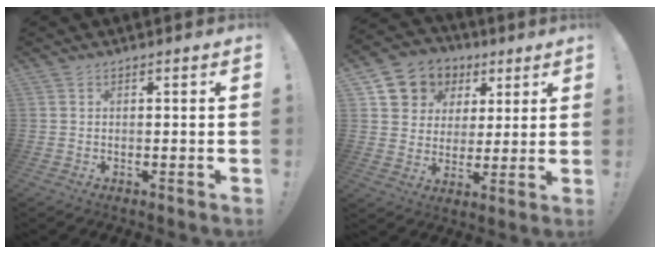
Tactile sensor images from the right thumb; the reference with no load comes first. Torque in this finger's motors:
{"motor_torque": [1.21, 1.24, 0.11, 0.00, 0.00]}